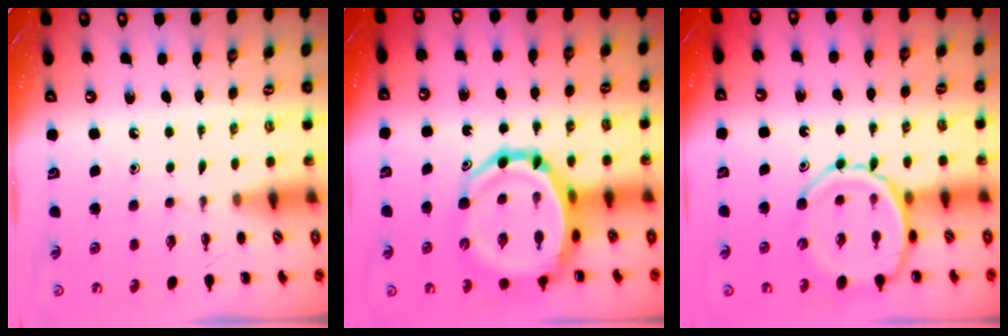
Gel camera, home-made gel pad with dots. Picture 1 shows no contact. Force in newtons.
{"total": 15.6, "press": 15.0, "slide": 4.3}
{"total": 11.5, "press": 11.0, "slide": 3.5}